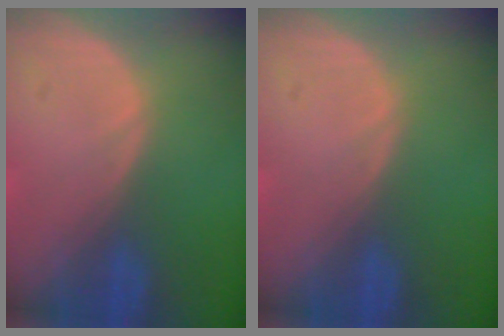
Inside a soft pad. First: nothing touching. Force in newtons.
{"total": 0.0}